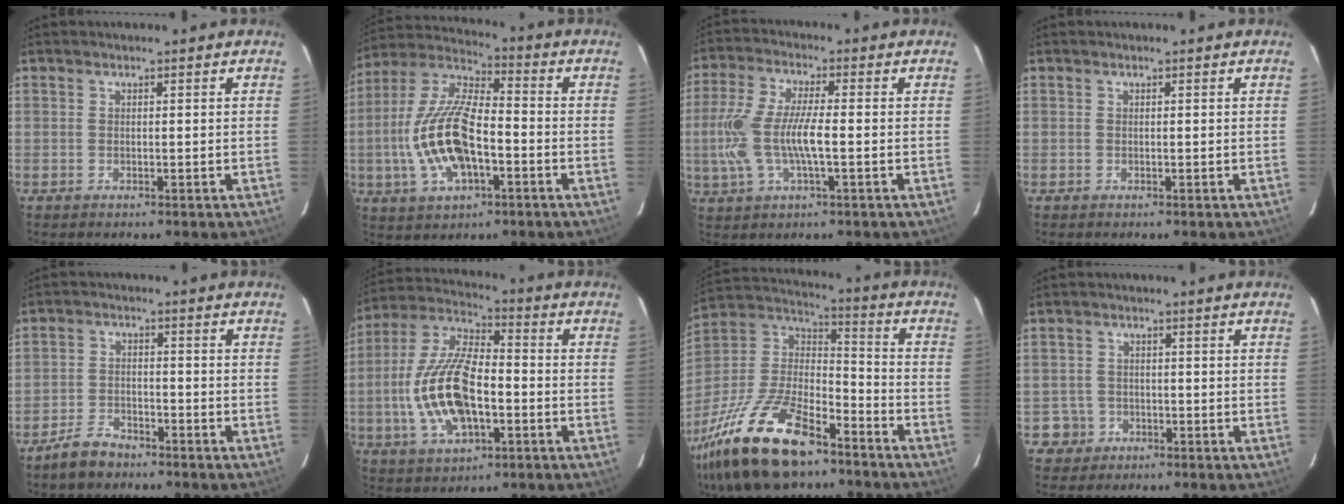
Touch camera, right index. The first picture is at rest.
{"total": 16.9, "force": [-4.1, 7.3, 14.7], "torque": [-0.310, 0.001, -0.077]}
{"total": 11.6, "force": [-1.7, 3.2, 11.0], "torque": [-0.236, -0.002, -0.033]}
{"total": 0.0}
{"total": 5.5, "force": [-4.4, 2.6, 2.0], "torque": [-0.061, 0.010, -0.077]}
{"total": 17.5, "force": [-3.7, 8.0, 15.1], "torque": [-0.320, 0.000, -0.067]}
{"total": 26.0, "force": [-17.4, 10.3, 16.4], "torque": [-0.344, -0.023, -0.302]}
{"total": 4.1, "force": [-1.5, 3.8, -0.1], "torque": [-0.005, 0.021, -0.025]}